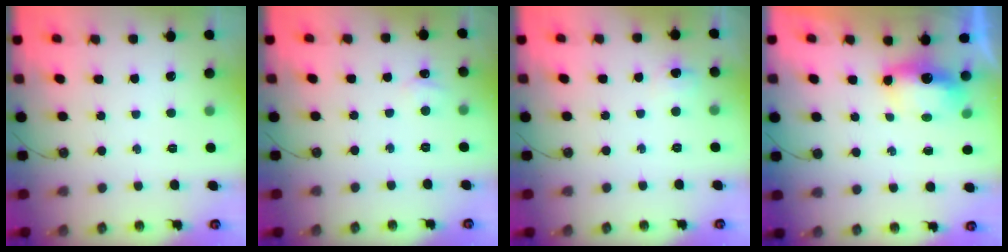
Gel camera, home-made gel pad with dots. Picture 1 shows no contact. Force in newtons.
{"total": 2.8, "press": 2.8, "slide": 0.3}
{"total": 7.8, "press": 3.5, "slide": 7.0}
{"total": 6.2, "press": 6.2, "slide": 0.2}